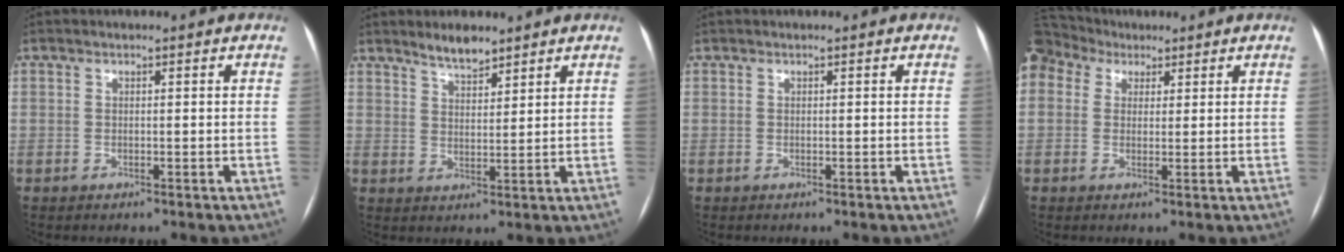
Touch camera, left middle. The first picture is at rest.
{"total": 4.2, "force": [3.7, 1.0, 1.8], "torque": [-0.039, 0.000, 0.067]}
{"total": 0.0}
{"total": 8.5, "force": [5.1, 6.1, 2.9], "torque": [-0.091, 0.051, 0.102]}